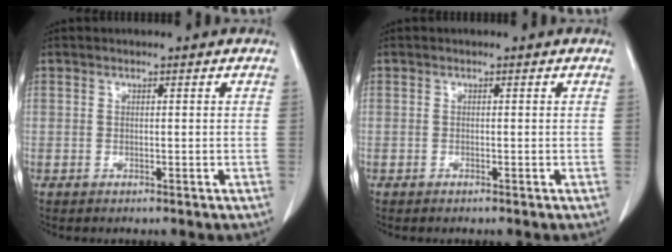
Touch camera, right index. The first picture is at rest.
{"total": 0.0}